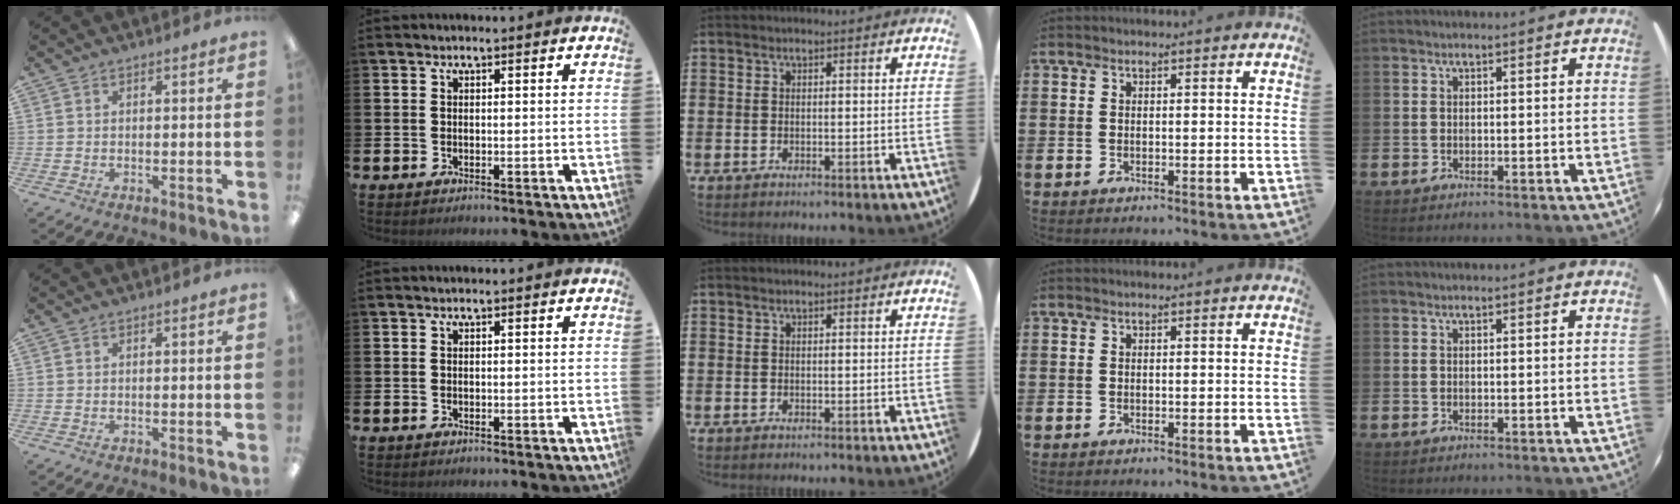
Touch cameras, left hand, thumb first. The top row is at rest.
{}